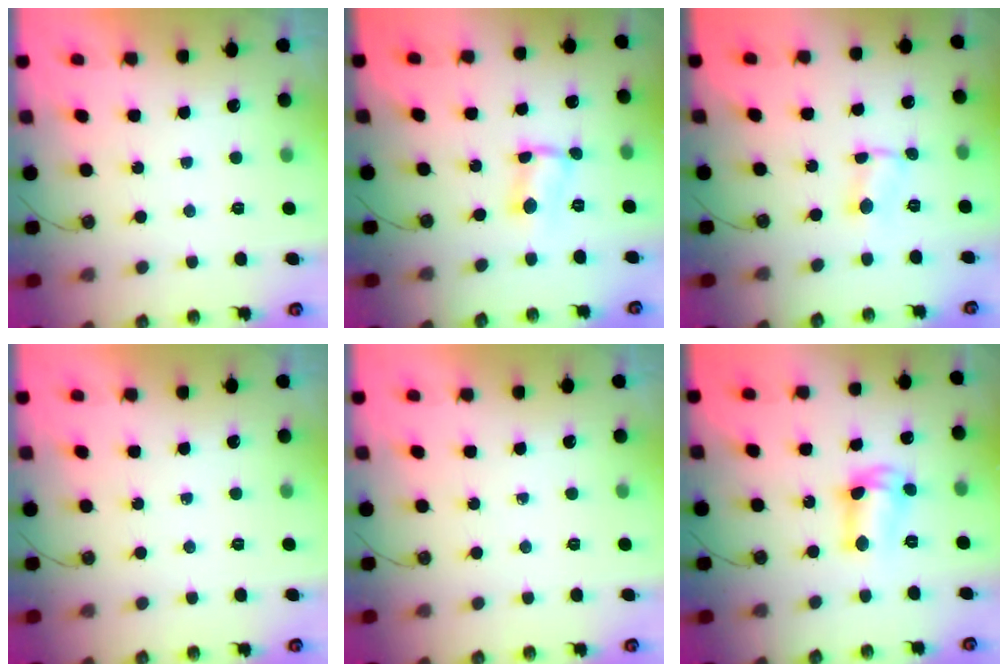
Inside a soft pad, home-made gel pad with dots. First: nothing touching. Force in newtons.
{"total": 2.9, "press": 1.4, "slide": 2.5}
{"total": 1.2, "press": 1.2, "slide": 0.2}
{"total": 0.0}
{"total": 0.0}
{"total": 9.3, "press": 8.5, "slide": 3.7}